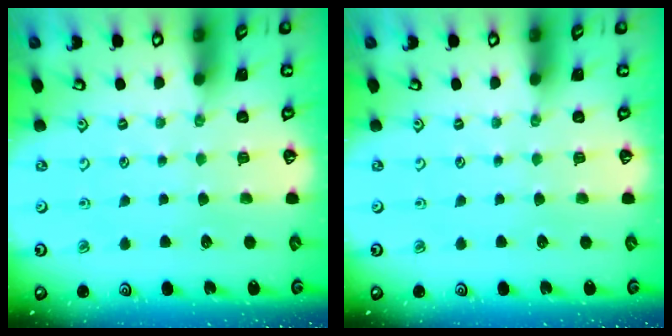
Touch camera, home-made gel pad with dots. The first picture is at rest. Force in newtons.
{"total": 0.0}